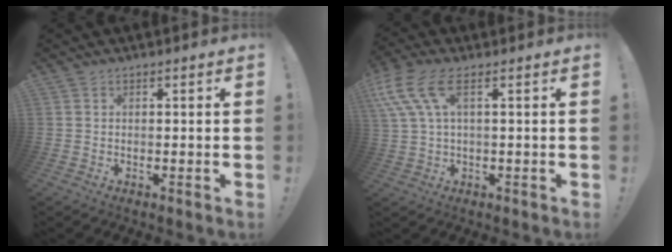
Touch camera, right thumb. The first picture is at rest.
{"total": 10.0, "force": [3.8, 4.2, 8.3], "torque": [-0.171, -0.006, 0.078]}